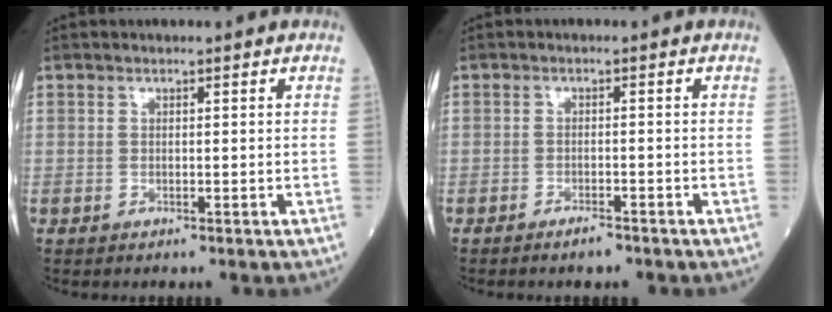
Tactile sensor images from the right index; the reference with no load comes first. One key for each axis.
{"total": 2.0, "fx": -1.6, "fy": 0.3, "fz": 1.0, "tx": -0.020, "ty": -0.002, "tz": -0.026}